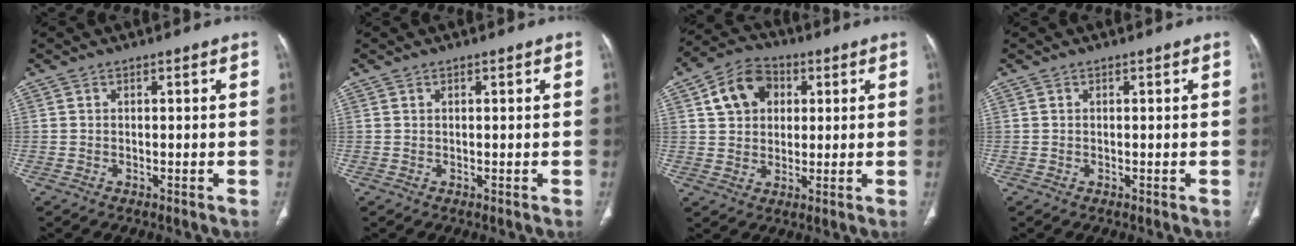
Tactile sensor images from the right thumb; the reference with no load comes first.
{"total": 0.0}
{"total": 10.1, "force": [3.1, 7.7, 5.8], "torque": [-0.077, 0.005, 0.046]}
{"total": 0.0}